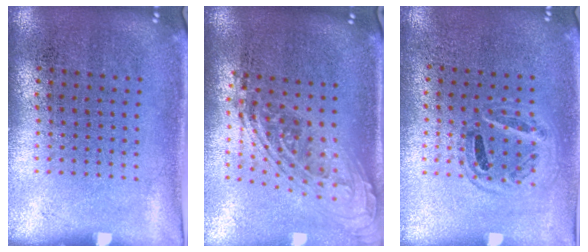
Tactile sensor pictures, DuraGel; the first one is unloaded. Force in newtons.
{"total": 2.1, "press": 1.5, "slide": 1.5}
{"total": 0.9, "press": 0.9, "slide": 0.3}